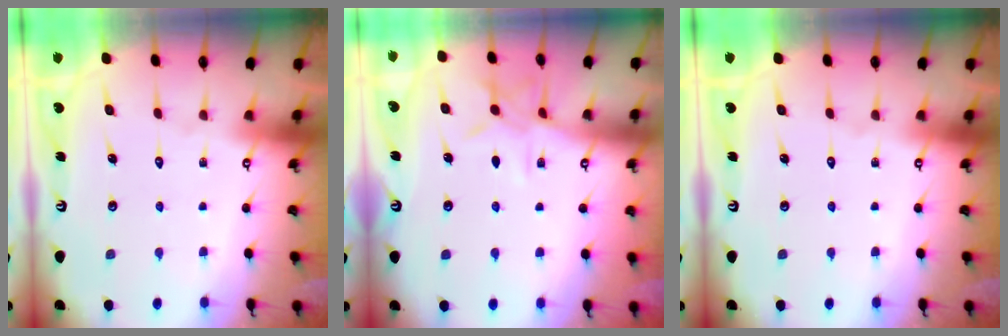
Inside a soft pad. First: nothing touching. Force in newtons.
{"total": 7.6, "press": 7.6, "slide": 0.2}
{"total": 0.0}